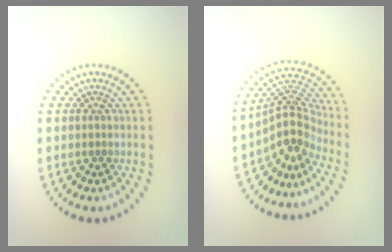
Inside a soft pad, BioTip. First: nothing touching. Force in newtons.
{"total": 4.1, "press": 2.9, "slide": 3.0}